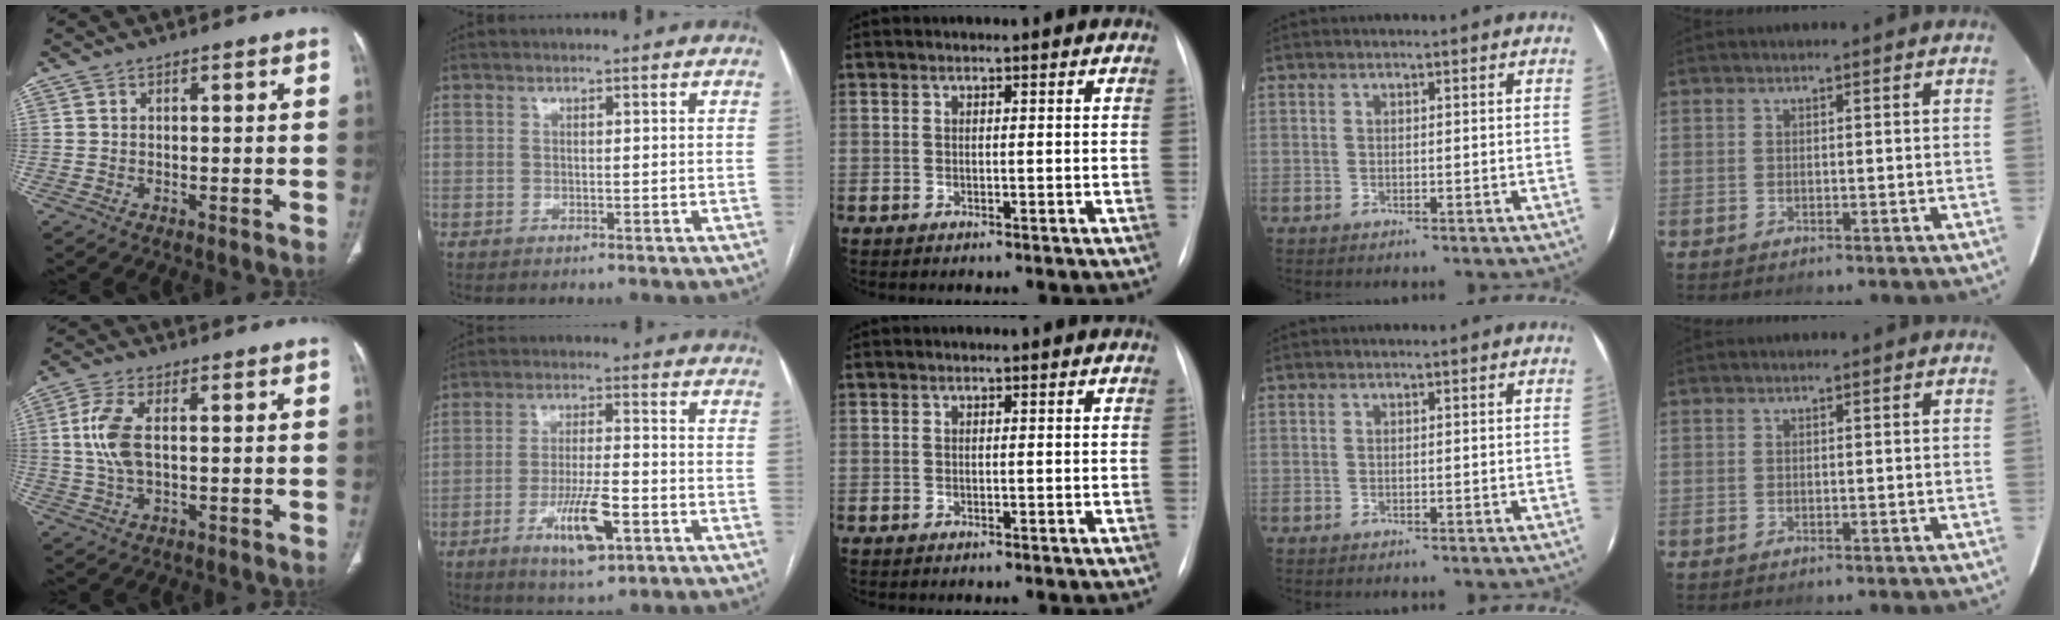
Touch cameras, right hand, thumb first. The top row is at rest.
{"thumb": {"total": 7.4, "force": [0.7, 3.5, 6.5], "torque": [-0.157, 0.002, 0.013]}, "index": {"total": 8.9, "force": [-4.0, 2.0, 7.7], "torque": [-0.144, -0.007, -0.061]}}